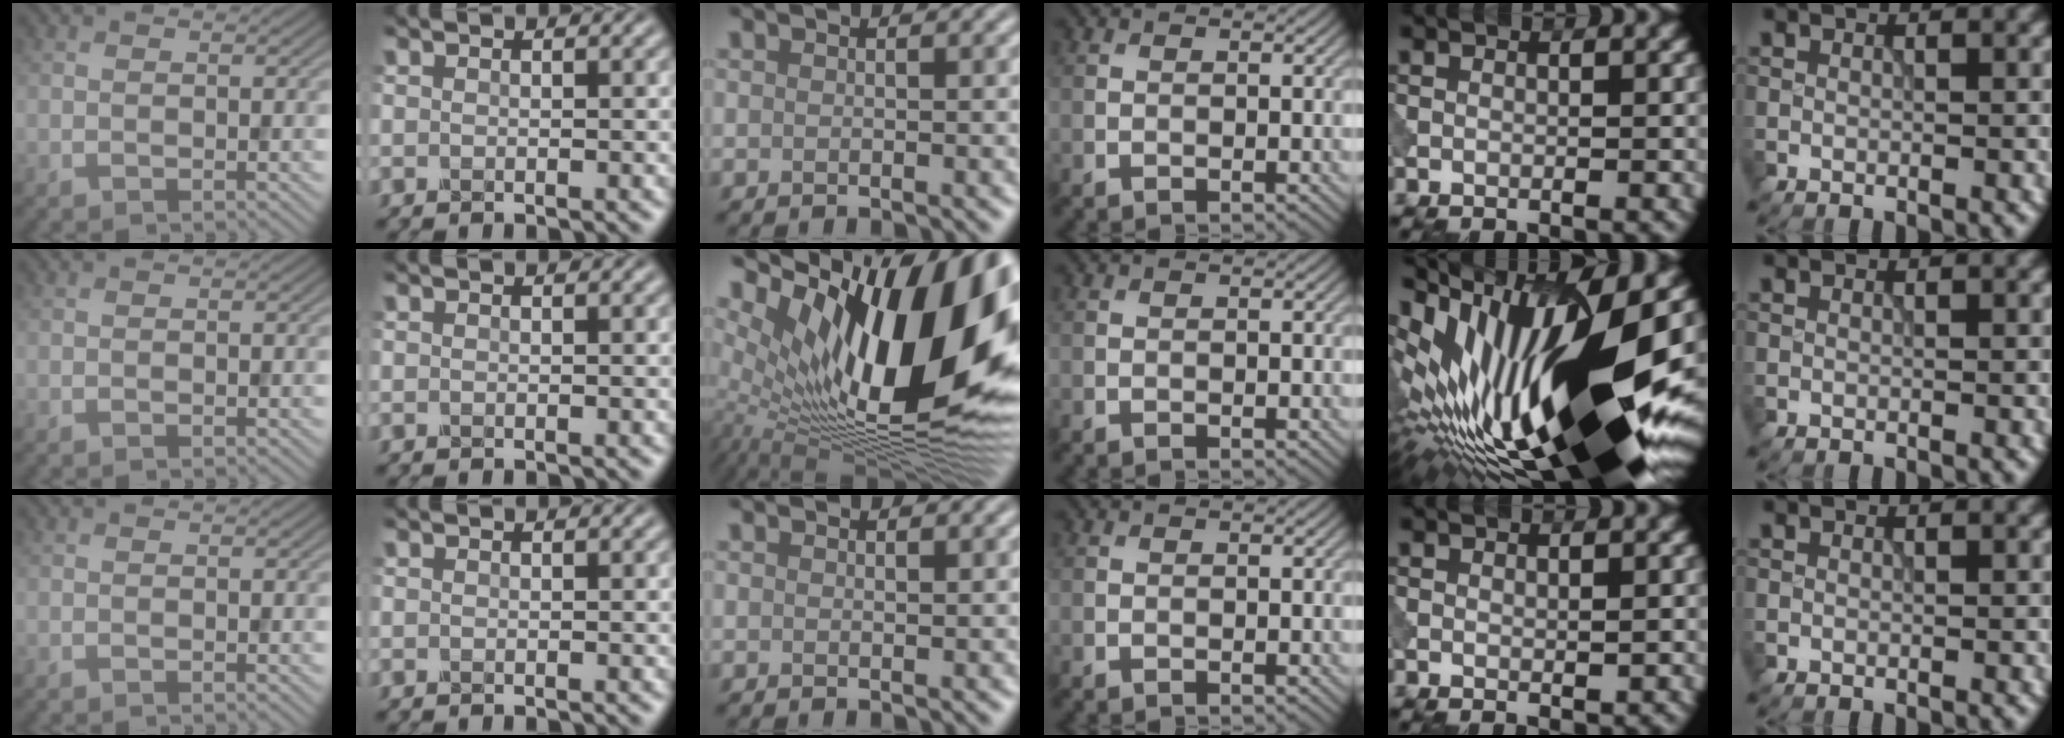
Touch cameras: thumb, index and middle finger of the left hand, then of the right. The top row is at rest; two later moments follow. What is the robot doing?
{"motion": "dispense", "object": "dispenser bottle"}